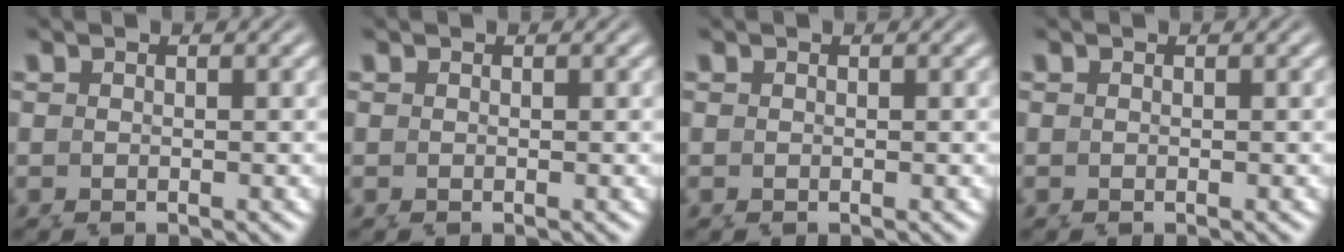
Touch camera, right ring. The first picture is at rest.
{"total": 0.0}
{"total": 0.0}
{"total": 0.0}